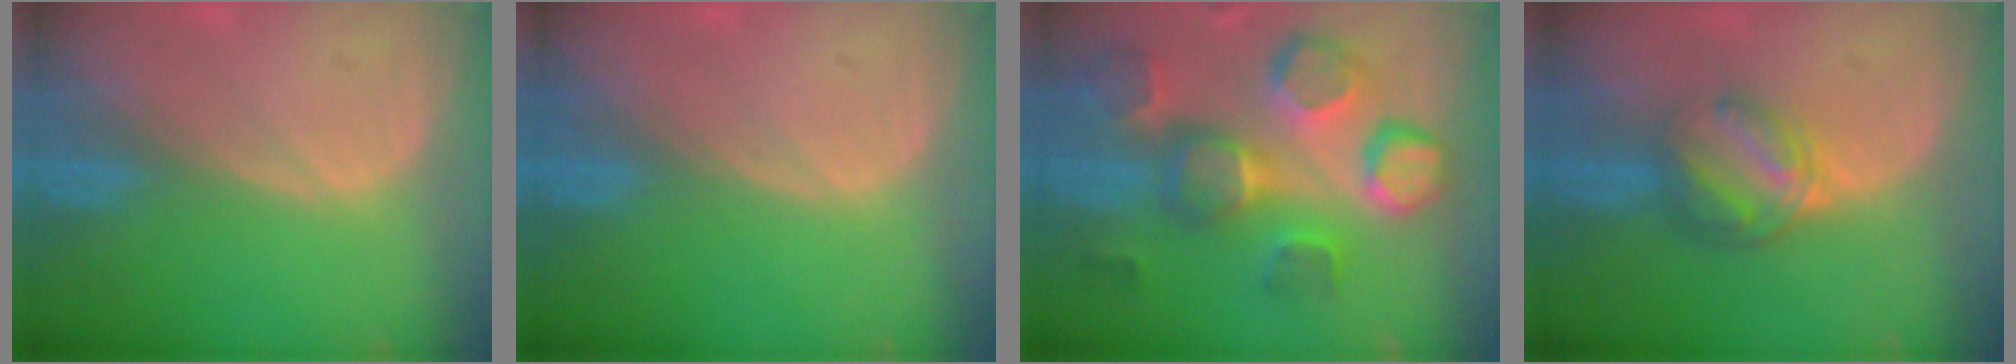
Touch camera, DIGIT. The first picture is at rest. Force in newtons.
{"total": 0.0}
{"total": 12.5, "press": 11.1, "slide": 5.7}
{"total": 6.2, "press": 5.3, "slide": 3.2}